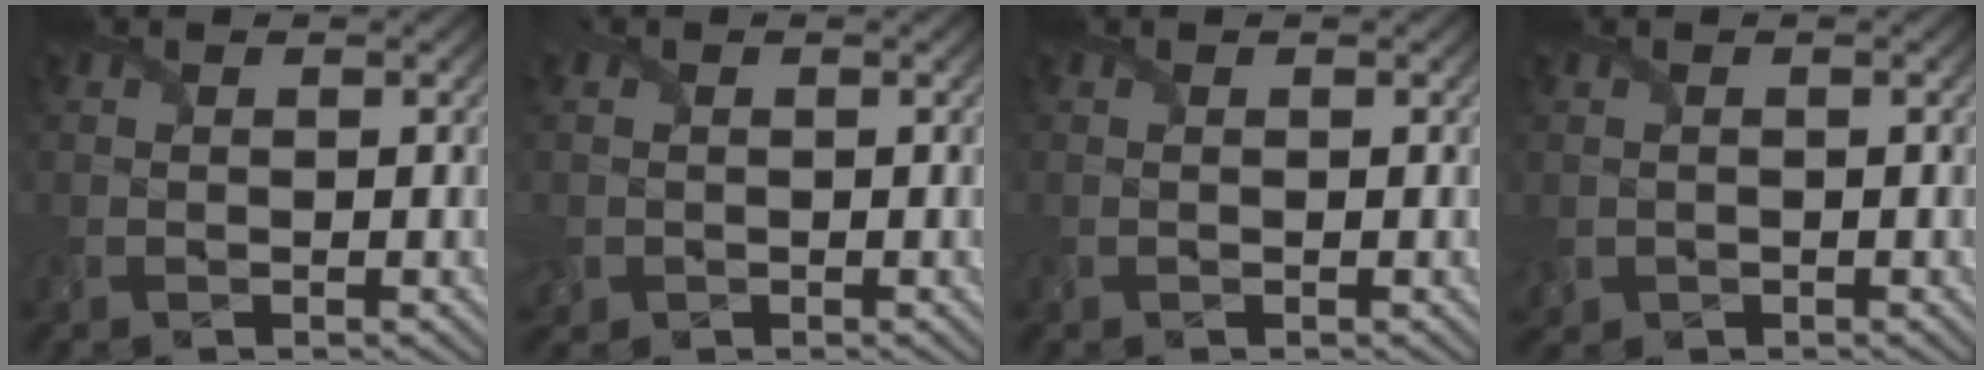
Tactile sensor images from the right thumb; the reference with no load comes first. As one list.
[{"total": 2.0, "force": [-0.2, 2.0, 0.1], "torque": [-0.012, -0.007, -0.010]}, {"total": 0.0}, {"total": 1.4, "force": [-0.3, 1.4, 0.3], "torque": [-0.015, -0.012, -0.006]}]